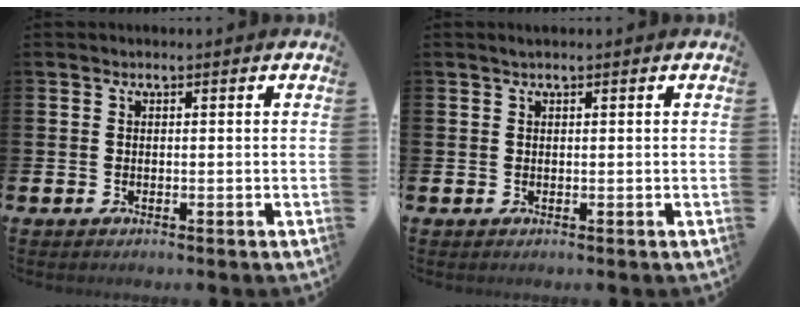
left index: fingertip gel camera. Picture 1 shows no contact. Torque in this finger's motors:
{"motor_torque": [-0.08, 0.01, 0.02, 0.06]}